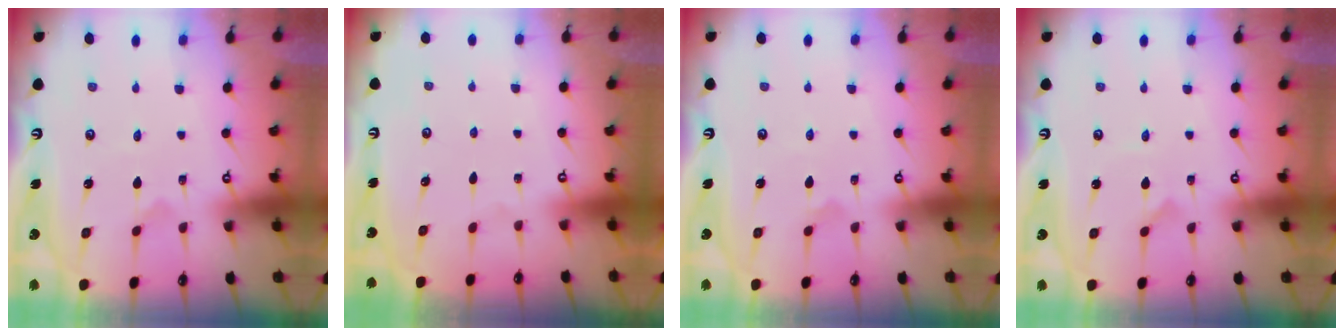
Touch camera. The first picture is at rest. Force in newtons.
{"total": 0.0}
{"total": 2.5, "press": 2.5, "slide": 0.2}
{"total": 0.0}